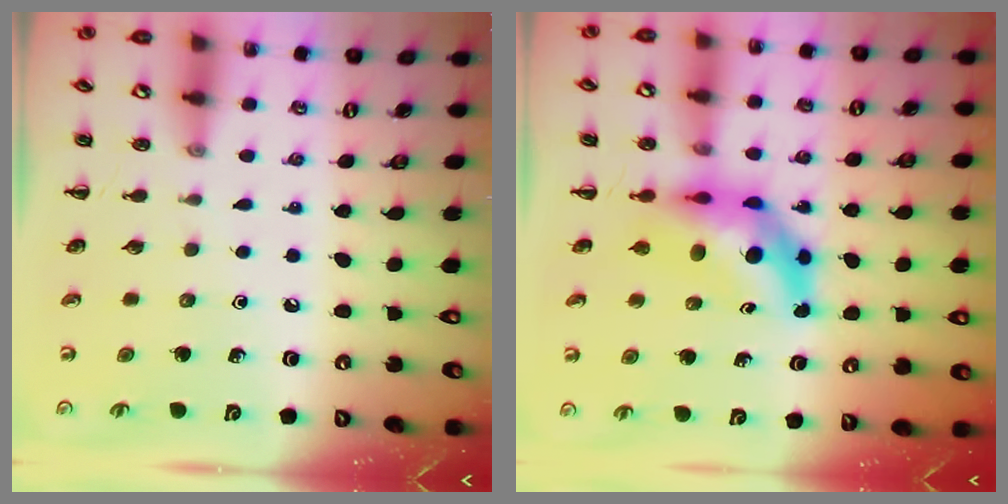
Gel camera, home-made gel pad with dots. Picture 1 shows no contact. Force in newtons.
{"total": 7.3, "press": 7.0, "slide": 2.3}